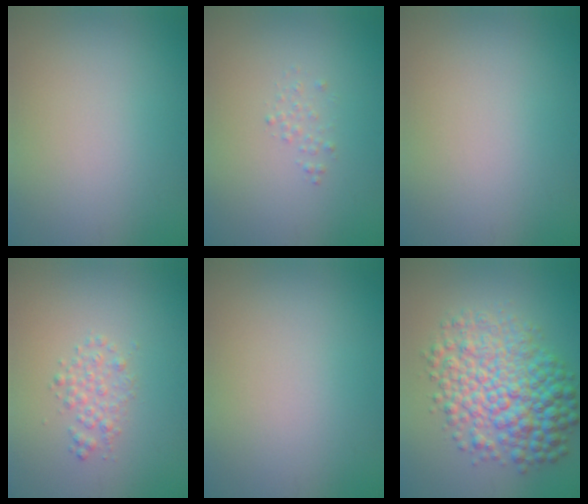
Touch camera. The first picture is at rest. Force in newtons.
{"total": 0.8, "press": 0.8, "slide": 0.0}
{"total": 0.0}
{"total": 1.7, "press": 1.7, "slide": 0.0}
{"total": 0.0}
{"total": 8.4, "press": 8.4, "slide": 0.0}